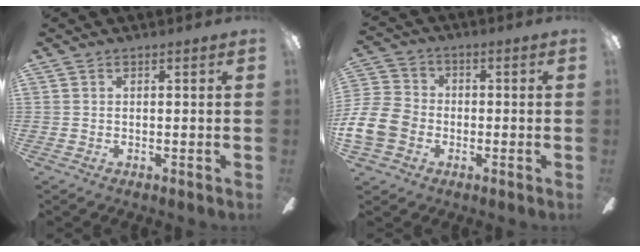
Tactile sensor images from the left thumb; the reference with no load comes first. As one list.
[{"total": 11.8, "force": [-3.3, 9.5, 6.1], "torque": [-0.150, 0.035, -0.060]}]